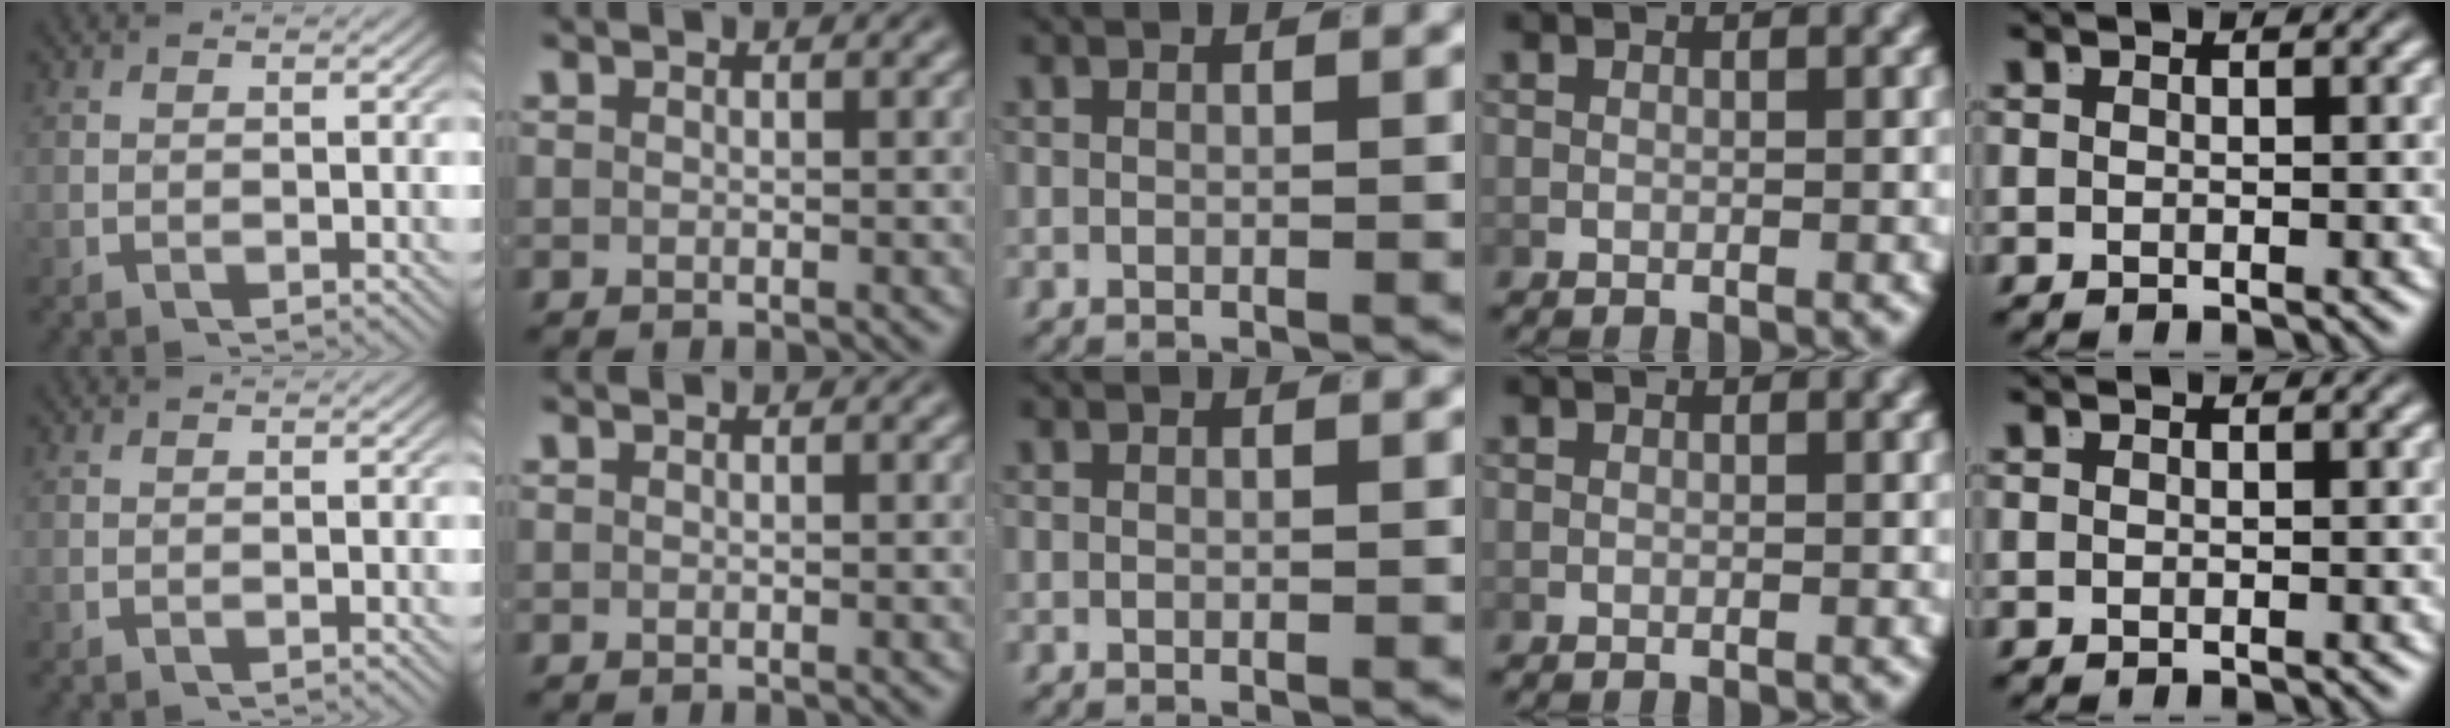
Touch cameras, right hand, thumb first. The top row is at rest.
{}